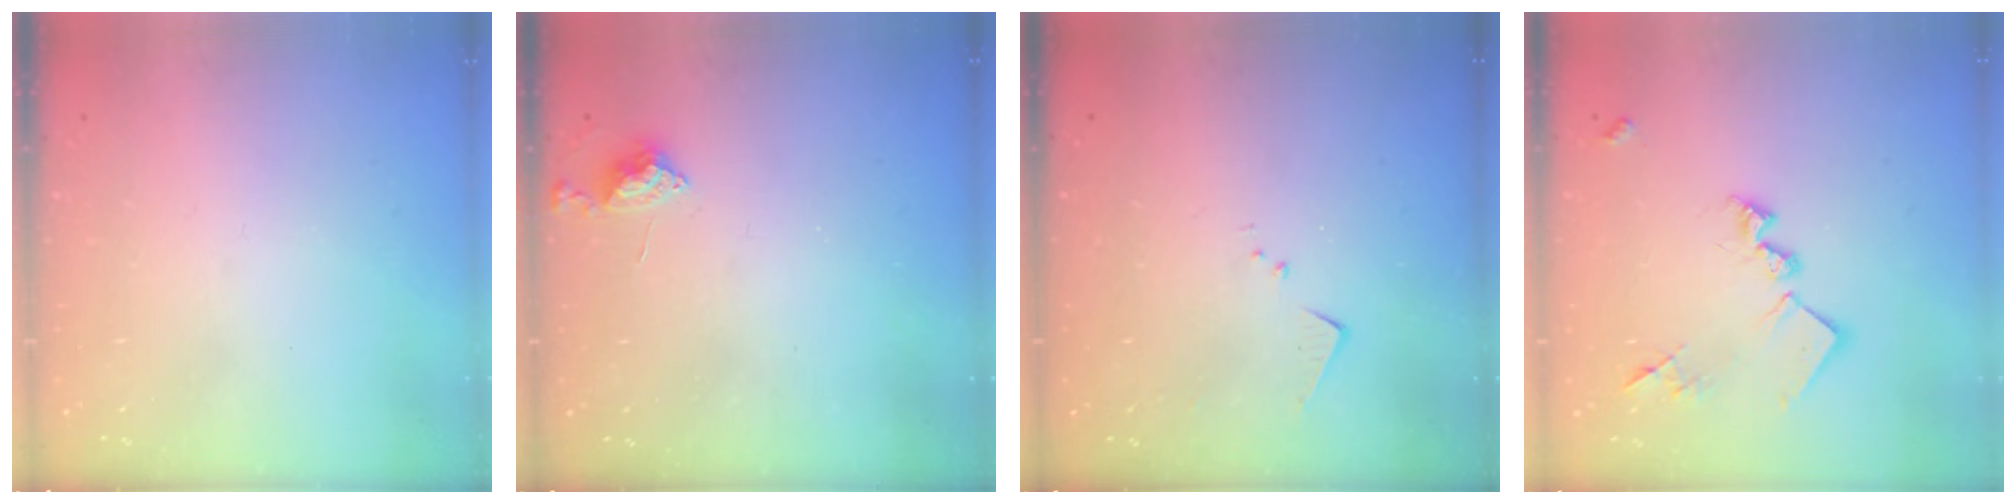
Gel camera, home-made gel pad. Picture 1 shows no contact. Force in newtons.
{"total": 6.8, "press": 6.8, "slide": 0.8}
{"total": 4.8, "press": 4.7, "slide": 0.6}
{"total": 14.7, "press": 14.7, "slide": 0.7}